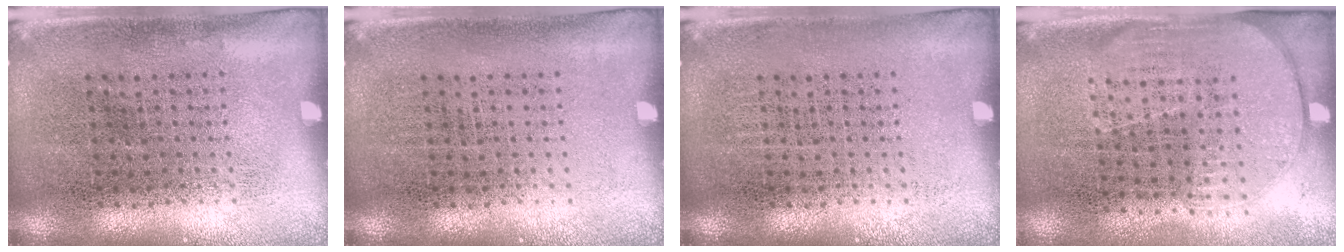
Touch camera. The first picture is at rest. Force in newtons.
{"total": 0.0}
{"total": 0.0}
{"total": 1.7, "press": 1.5, "slide": 0.8}